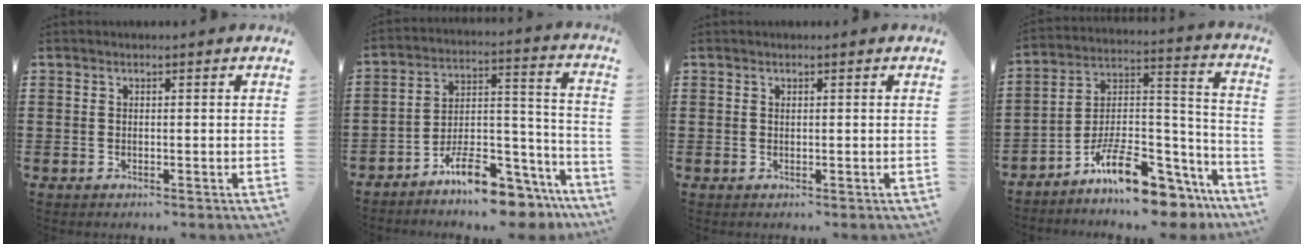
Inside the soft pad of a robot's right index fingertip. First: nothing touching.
{"total": 10.6, "force": [-9.5, 2.4, 4.0], "torque": [-0.050, 0.038, -0.178]}
{"total": 0.0}
{"total": 12.0, "force": [-9.8, 3.2, 6.1], "torque": [-0.097, 0.036, -0.186]}